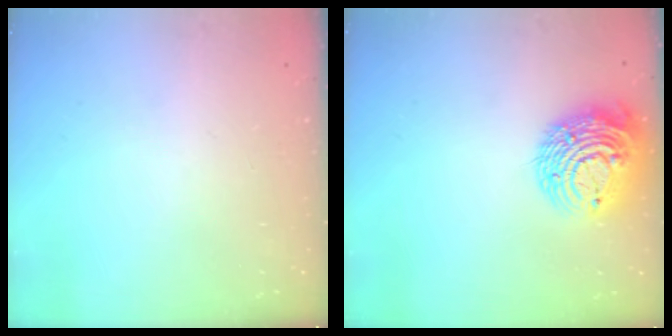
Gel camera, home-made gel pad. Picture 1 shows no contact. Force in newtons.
{"total": 12.6, "press": 12.5, "slide": 1.7}